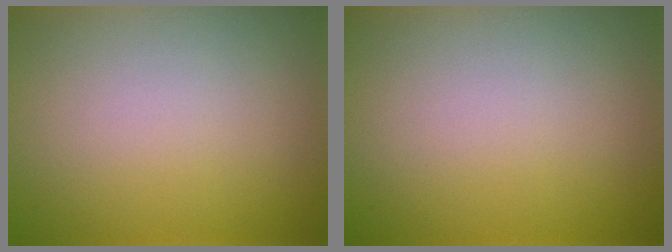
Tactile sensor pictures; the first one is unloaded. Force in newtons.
{"total": 0.0}